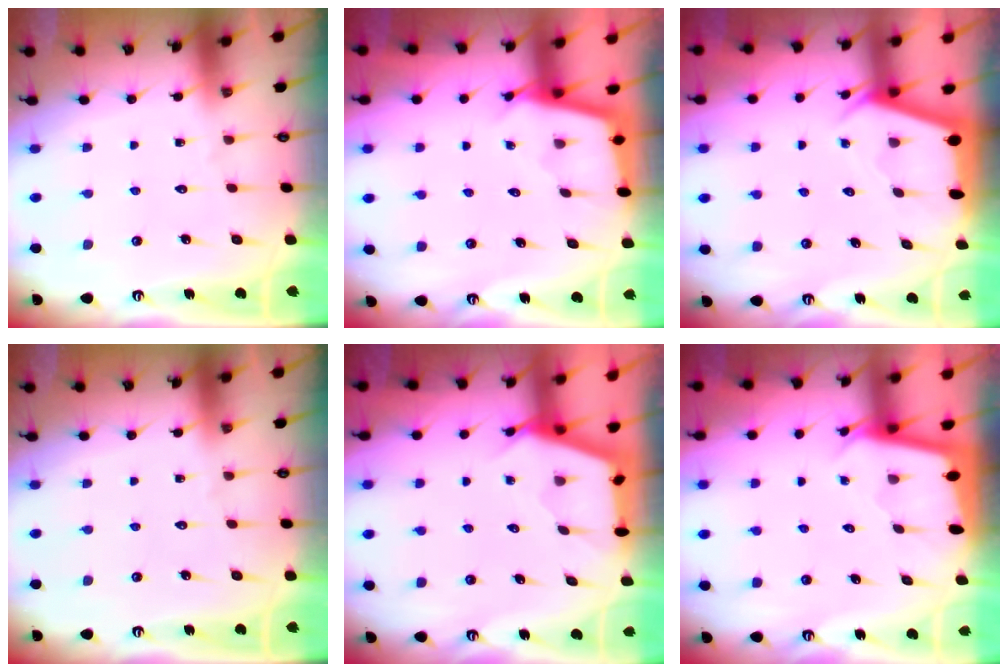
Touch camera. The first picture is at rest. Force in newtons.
{"total": 2.4, "press": 2.4, "slide": 0.2}
{"total": 2.4, "press": 2.4, "slide": 0.3}
{"total": 0.0}
{"total": 2.5, "press": 2.5, "slide": 0.4}
{"total": 1.8, "press": 1.8, "slide": 0.1}